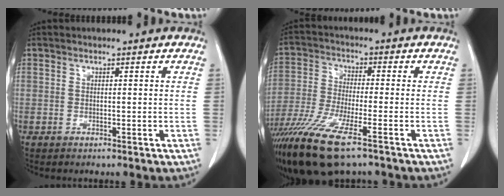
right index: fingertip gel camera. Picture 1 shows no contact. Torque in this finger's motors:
{"motor_torque": [1.94, -0.20, 1.05, 0.21]}